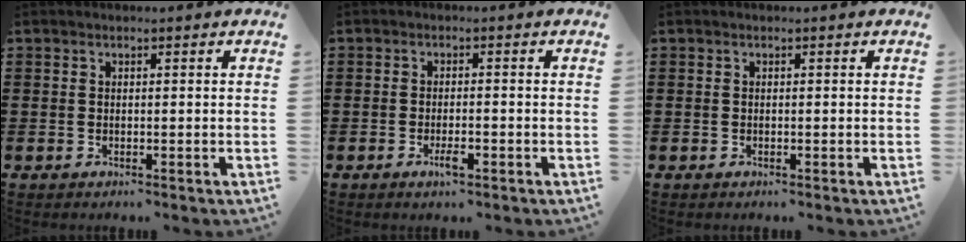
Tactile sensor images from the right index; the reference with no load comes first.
{"total": 2.5, "force": [-1.2, 0.6, 2.1], "torque": [-0.043, -0.002, -0.024]}
{"total": 0.0}